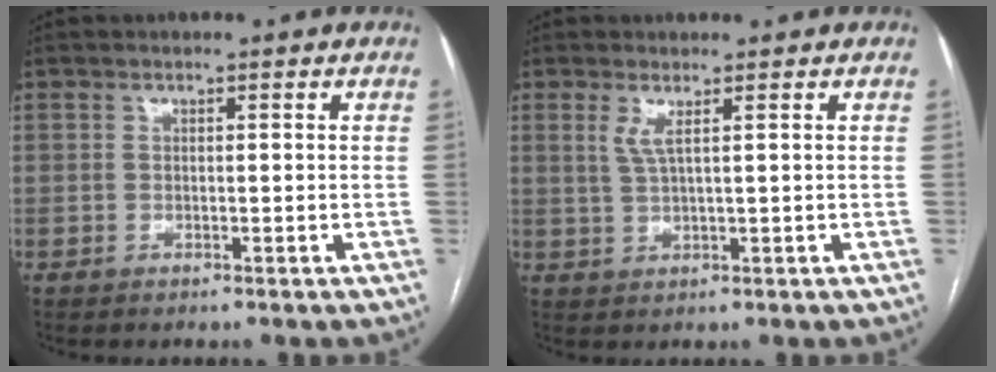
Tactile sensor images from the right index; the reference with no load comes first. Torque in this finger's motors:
{"motor_torque": [0.19, 0.19, 0.28, 0.07]}